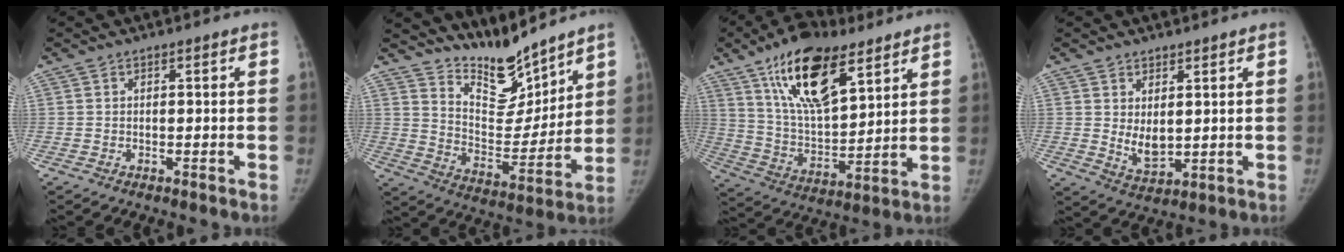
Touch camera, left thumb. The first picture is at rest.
{"total": 12.9, "force": [11.6, 3.7, 4.4], "torque": [-0.033, -0.094, 0.211]}
{"total": 19.4, "force": [11.0, 8.3, 13.7], "torque": [-0.210, -0.050, 0.199]}
{"total": 5.0, "force": [1.4, 3.0, 3.7], "torque": [-0.051, -0.025, 0.037]}